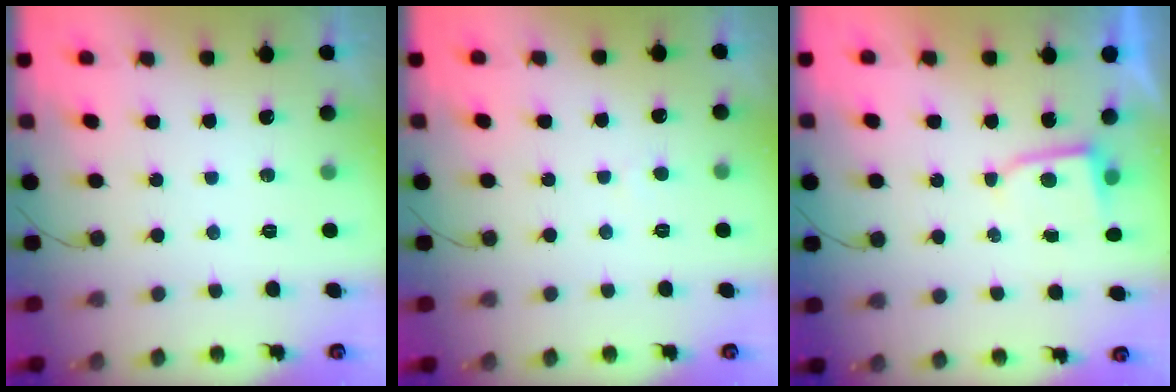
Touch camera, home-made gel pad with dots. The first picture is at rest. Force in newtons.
{"total": 1.6, "press": 1.6, "slide": 0.1}
{"total": 2.2, "press": 2.2, "slide": 0.3}